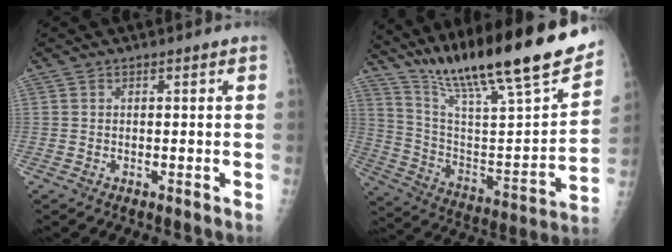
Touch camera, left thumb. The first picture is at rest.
{"total": 29.0, "force": [21.7, 4.7, 18.7], "torque": [-0.283, -0.075, 0.350]}